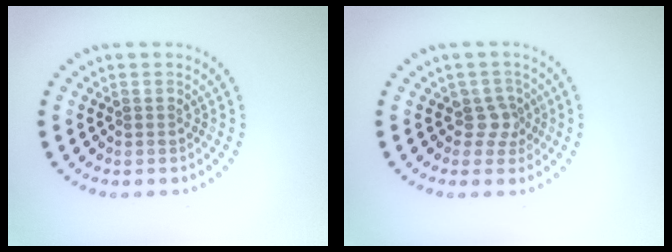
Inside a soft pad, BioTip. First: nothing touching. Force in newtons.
{"total": 1.9, "press": 1.4, "slide": 1.3}